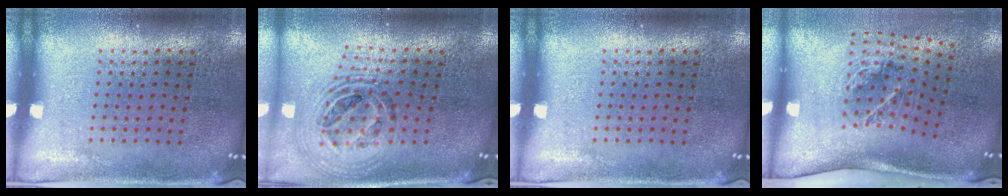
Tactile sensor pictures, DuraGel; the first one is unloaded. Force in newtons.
{"total": 1.7, "press": 1.5, "slide": 0.8}
{"total": 0.0}
{"total": 2.1, "press": 1.3, "slide": 1.7}